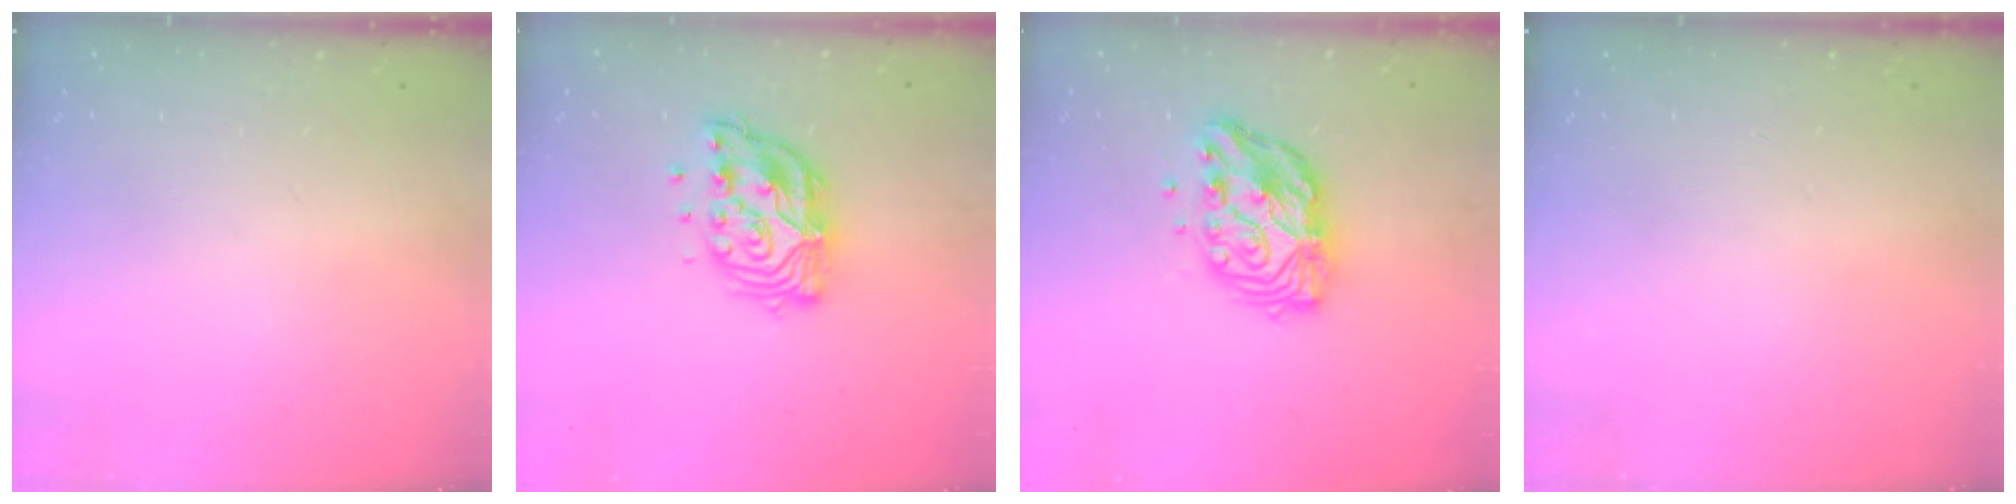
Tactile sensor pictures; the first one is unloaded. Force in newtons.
{"total": 12.7, "press": 12.6, "slide": 1.0}
{"total": 12.8, "press": 12.8, "slide": 1.1}
{"total": 0.0}